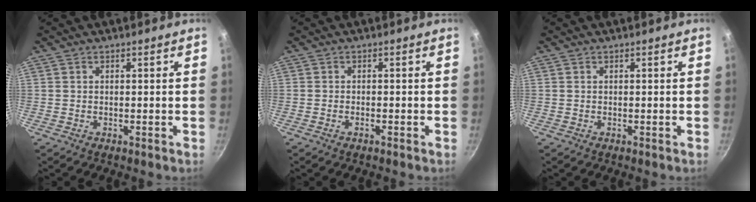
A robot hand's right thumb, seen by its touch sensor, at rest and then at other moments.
{"total": 0.8, "force": [-0.6, 0.2, 0.5], "torque": [-0.018, 0.005, -0.014]}
{"total": 0.0}